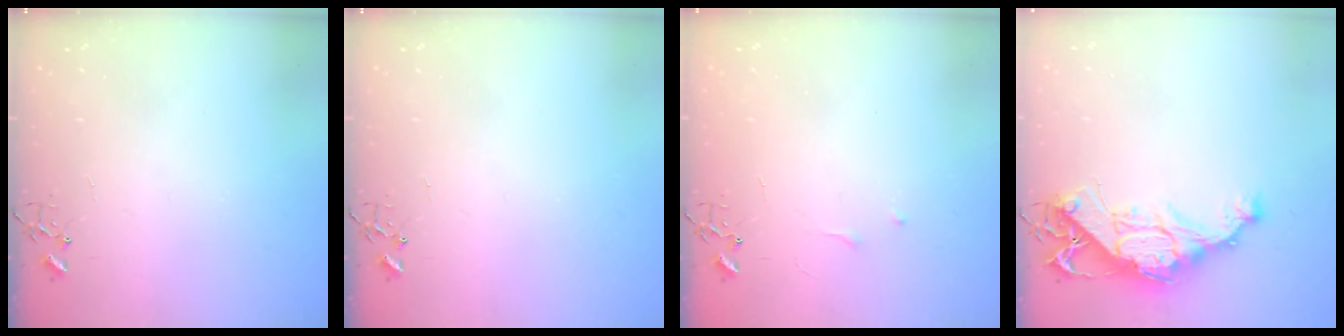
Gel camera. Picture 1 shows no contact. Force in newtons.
{"total": 0.0}
{"total": 4.7, "press": 4.7, "slide": 0.7}
{"total": 13.4, "press": 13.4, "slide": 1.1}